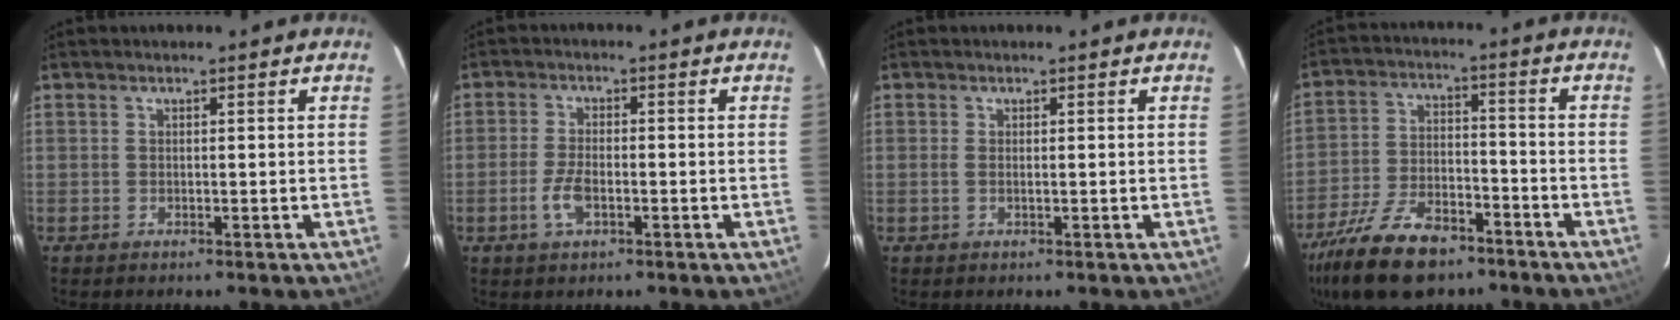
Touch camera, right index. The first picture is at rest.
{"total": 4.5, "force": [-1.8, 2.0, 3.6], "torque": [-0.081, -0.002, -0.034]}
{"total": 0.8, "force": [0.1, 0.1, 0.8], "torque": [-0.018, 0.001, 0.000]}
{"total": 18.2, "force": [-12.8, 8.4, 10.0], "torque": [-0.223, -0.021, -0.219]}